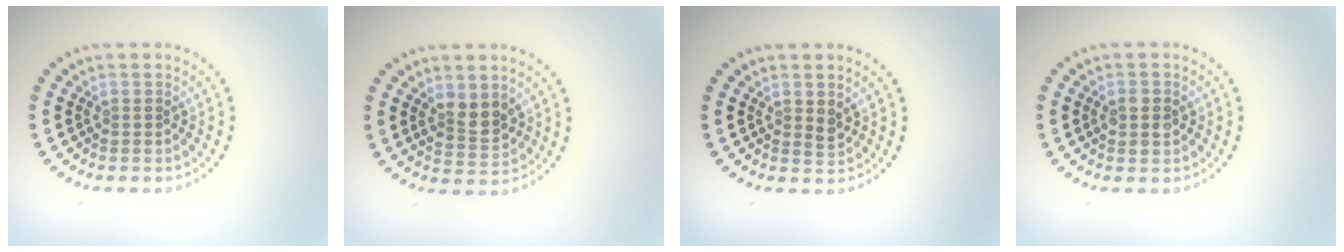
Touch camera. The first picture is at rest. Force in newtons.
{"total": 2.6, "press": 2.5, "slide": 0.9}
{"total": 1.0, "press": 1.0, "slide": 0.3}
{"total": 2.2, "press": 2.2, "slide": 0.2}